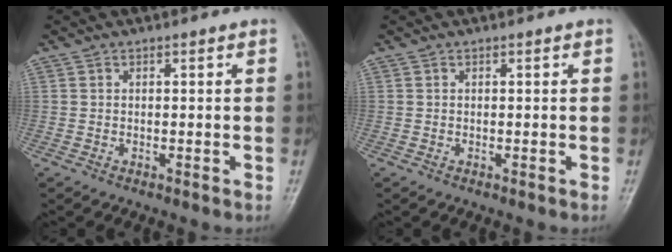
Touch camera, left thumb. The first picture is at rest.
{"total": 0.0}